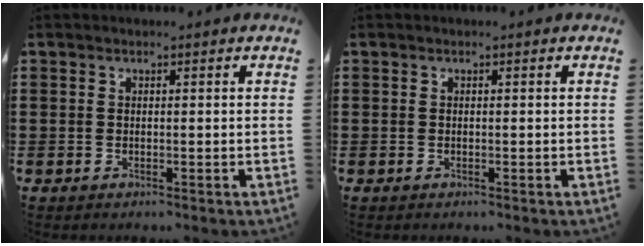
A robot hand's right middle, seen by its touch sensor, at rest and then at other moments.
{"total": 0.0}